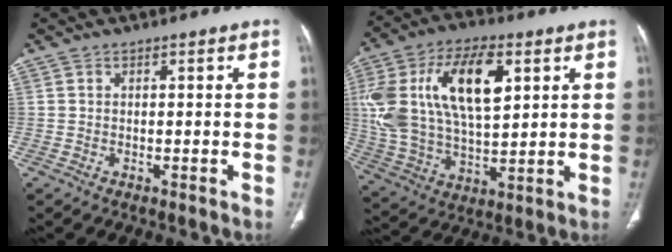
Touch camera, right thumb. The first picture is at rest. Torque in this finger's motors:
{"motor_torque": [2.31, 2.70, 2.25, 0.40, 0.29]}